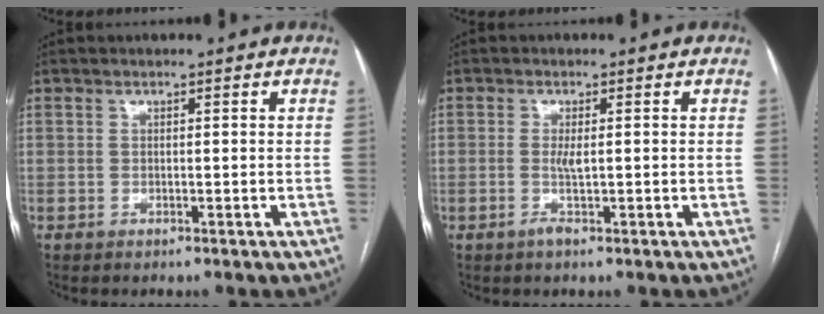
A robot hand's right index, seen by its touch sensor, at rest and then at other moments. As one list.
[{"total": 1.9, "force": [-0.3, 0.2, 1.8], "torque": [-0.039, -0.002, -0.005]}]